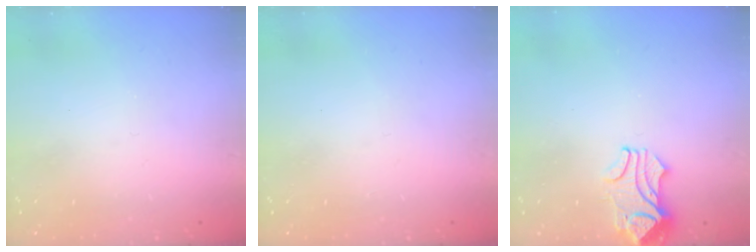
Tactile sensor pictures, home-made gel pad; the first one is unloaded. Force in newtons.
{"total": 0.0}
{"total": 2.3, "press": 2.3, "slide": 0.5}